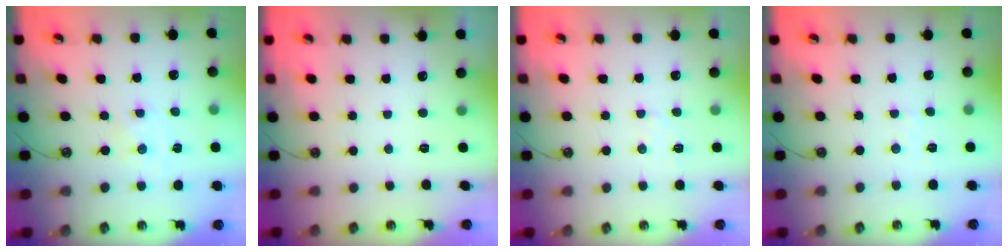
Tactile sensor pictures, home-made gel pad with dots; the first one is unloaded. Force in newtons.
{"total": 0.0}
{"total": 5.2, "press": 5.2, "slide": 0.8}
{"total": 2.0, "press": 2.0, "slide": 0.4}